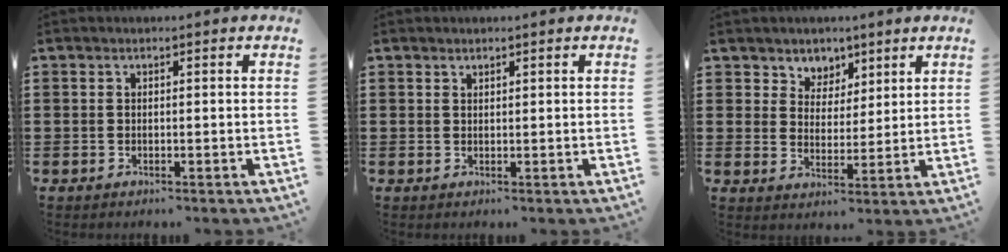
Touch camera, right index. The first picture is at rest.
{"total": 0.7, "force": [0.7, -0.2, -0.1], "torque": [0.003, 0.000, 0.014]}
{"total": 4.5, "force": [3.4, 2.9, -0.4], "torque": [-0.017, -0.002, 0.063]}